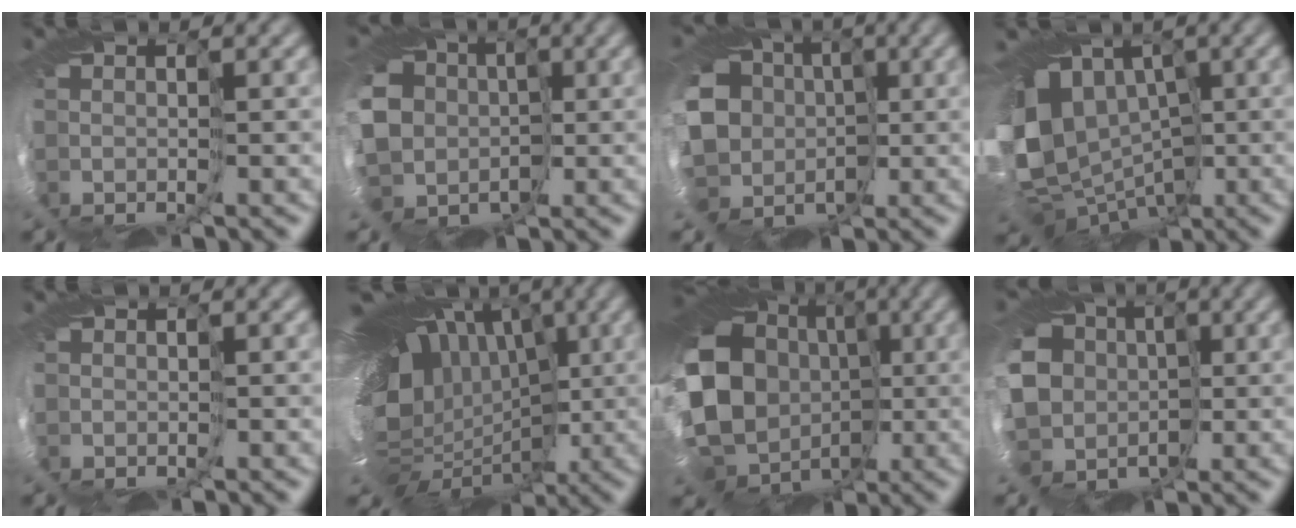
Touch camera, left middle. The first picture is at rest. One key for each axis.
{"total": 12.4, "fx": -0.4, "fy": 11.1, "fz": 5.5, "tx": -0.146, "ty": 0.005, "tz": -0.040}
{"total": 15.7, "fx": -1.6, "fy": 13.8, "fz": 7.2, "tx": -0.163, "ty": -0.006, "tz": -0.042}
{"total": 13.0, "fx": 0.6, "fy": 10.5, "fz": 7.7, "tx": -0.161, "ty": -0.012, "tz": 0.028}
{"total": 1.5, "fx": -0.3, "fy": 1.5, "fz": 0.3, "tx": -0.001, "ty": -0.008, "tz": 0.003}
{"total": 18.2, "fx": 0.8, "fy": 13.1, "fz": 12.7, "tx": -0.195, "ty": 0.022, "tz": 0.003}
{"total": 18.4, "fx": 0.2, "fy": 15.7, "fz": 9.6, "tx": -0.187, "ty": -0.014, "tz": -0.011}
{"total": 14.1, "fx": -1.3, "fy": 12.5, "fz": 6.3, "tx": -0.167, "ty": 0.001, "tz": -0.043}